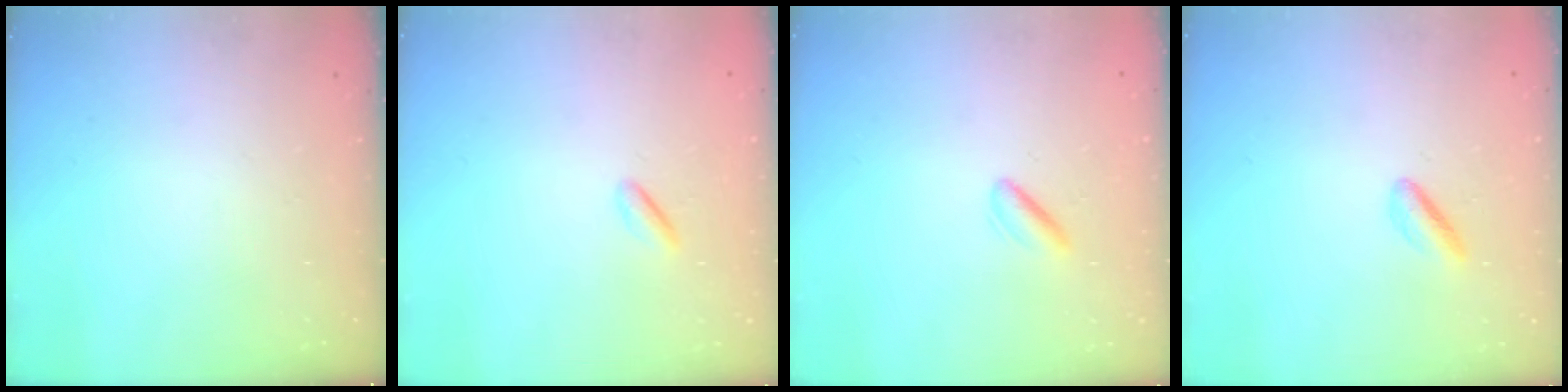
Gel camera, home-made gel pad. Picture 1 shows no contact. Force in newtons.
{"total": 1.1, "press": 0.8, "slide": 0.7}
{"total": 1.6, "press": 1.3, "slide": 1.0}
{"total": 2.0, "press": 1.7, "slide": 1.0}